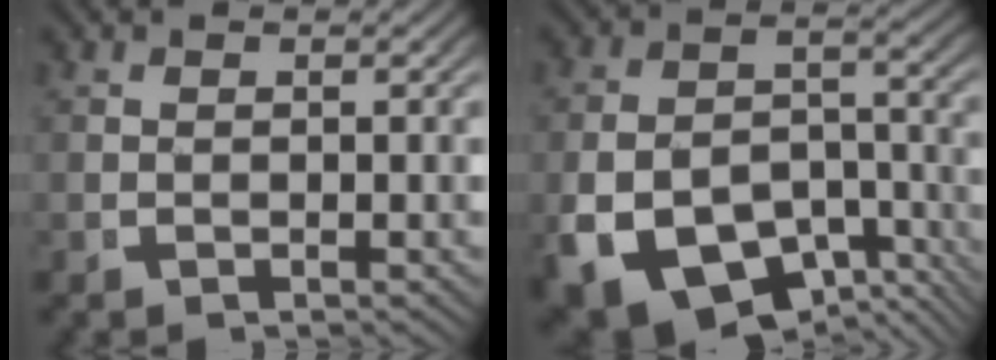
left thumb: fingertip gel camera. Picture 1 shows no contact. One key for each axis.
{"total": 12.2, "fx": -6.3, "fy": 8.2, "fz": 6.5, "tx": -0.141, "ty": -0.057, "tz": -0.077}